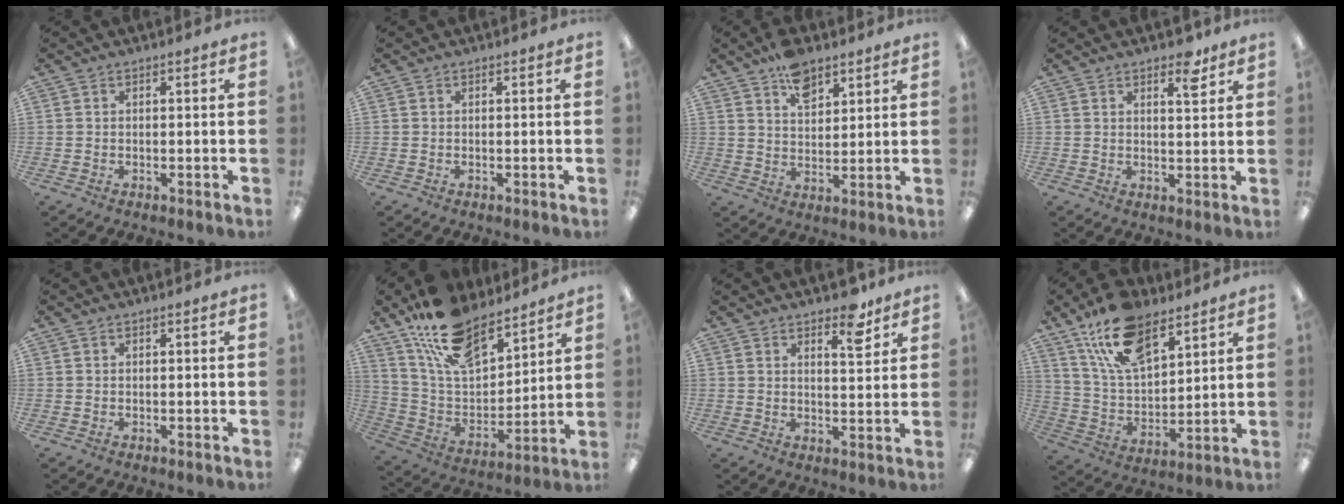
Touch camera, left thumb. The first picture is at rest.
{"total": 0.0}
{"total": 8.1, "force": [5.5, 4.4, 4.1], "torque": [-0.055, -0.028, 0.096]}
{"total": 5.6, "force": [4.1, 2.1, 3.3], "torque": [-0.034, -0.023, 0.065]}
{"total": 0.0}
{"total": 18.5, "force": [14.2, 8.3, 8.6], "torque": [-0.174, -0.076, 0.259]}
{"total": 7.2, "force": [5.4, 2.7, 4.0], "torque": [-0.035, -0.035, 0.087]}
{"total": 17.3, "force": [11.6, 8.4, 9.7], "torque": [-0.185, -0.046, 0.211]}